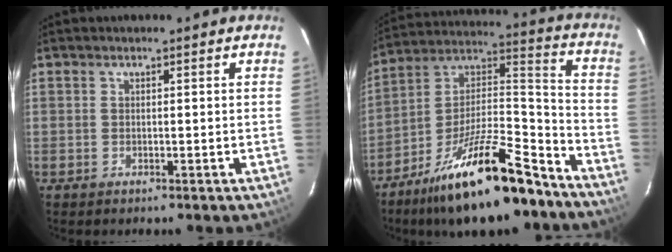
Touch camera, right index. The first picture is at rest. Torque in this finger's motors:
{"motor_torque": [1.56, -0.58, 1.05, 0.21]}